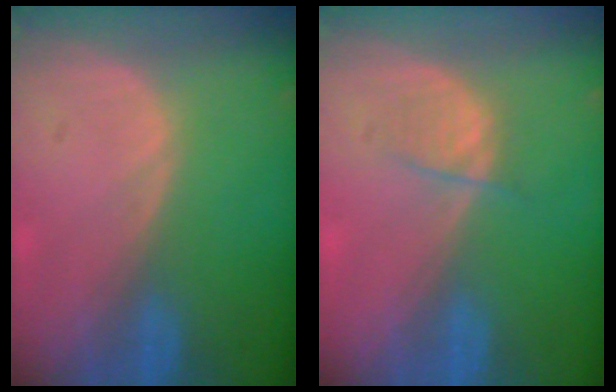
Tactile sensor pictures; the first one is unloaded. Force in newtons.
{"total": 2.1, "press": 2.1, "slide": 0.3}